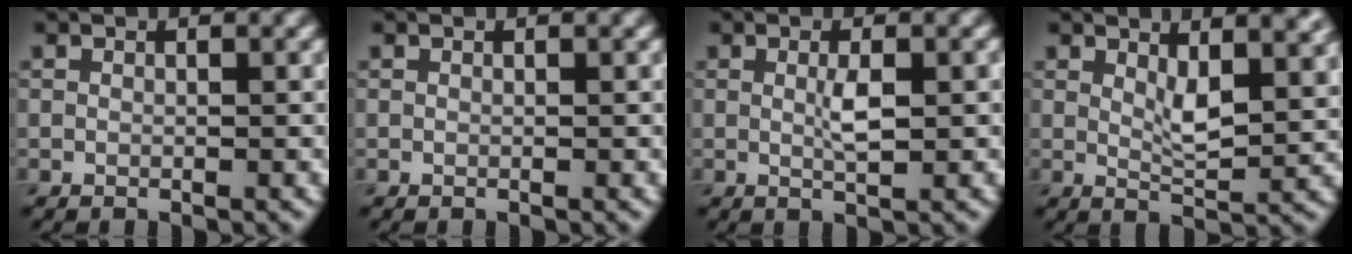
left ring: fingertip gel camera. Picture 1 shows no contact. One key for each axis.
{"total": 0.0}
{"total": 2.1, "fx": 0.2, "fy": 0.3, "fz": 2.1, "tx": -0.040, "ty": 0.002, "tz": 0.004}
{"total": 4.7, "fx": 2.0, "fy": 1.6, "fz": 4.0, "tx": -0.069, "ty": -0.003, "tz": 0.035}